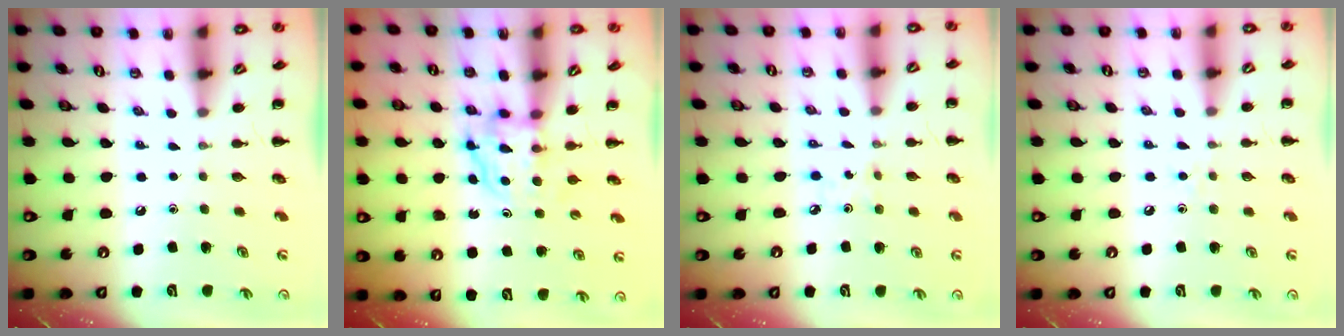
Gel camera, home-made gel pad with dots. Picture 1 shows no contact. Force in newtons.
{"total": 3.8, "press": 3.8, "slide": 0.2}
{"total": 2.5, "press": 2.3, "slide": 0.9}
{"total": 3.1, "press": 2.9, "slide": 1.1}